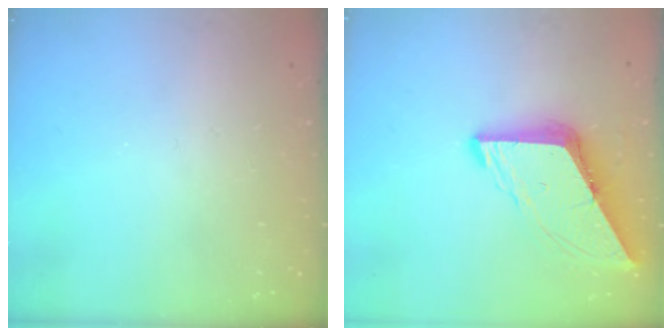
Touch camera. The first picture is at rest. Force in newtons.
{"total": 9.9, "press": 9.9, "slide": 1.1}